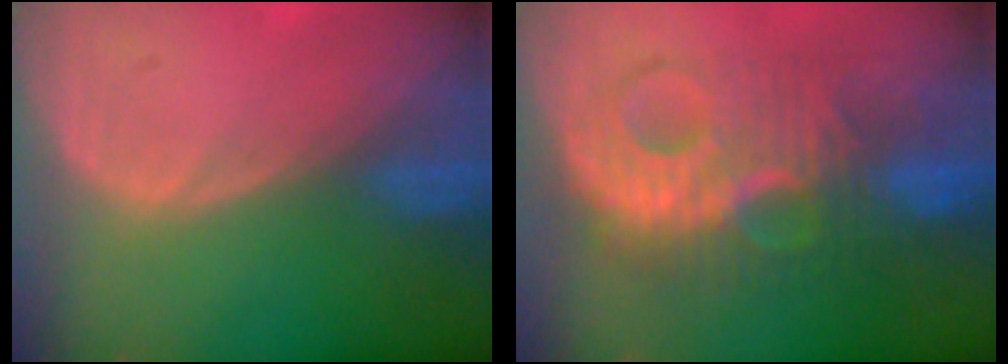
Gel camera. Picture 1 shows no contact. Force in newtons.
{"total": 10.2, "press": 10.2, "slide": 0.4}